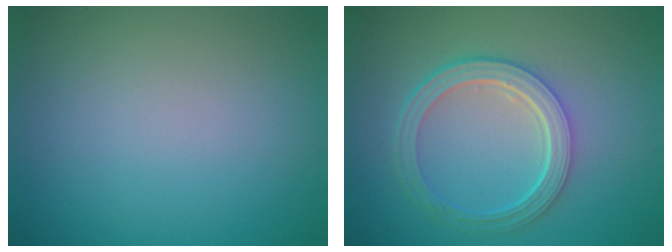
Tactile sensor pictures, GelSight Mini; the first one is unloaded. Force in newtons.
{"total": 5.0, "press": 3.7, "slide": 3.4}